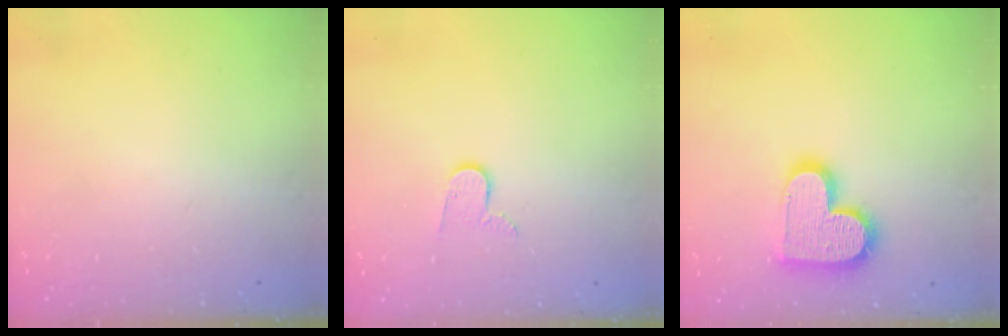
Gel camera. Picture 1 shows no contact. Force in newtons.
{"total": 6.3, "press": 6.3, "slide": 0.6}
{"total": 14.8, "press": 14.7, "slide": 0.8}